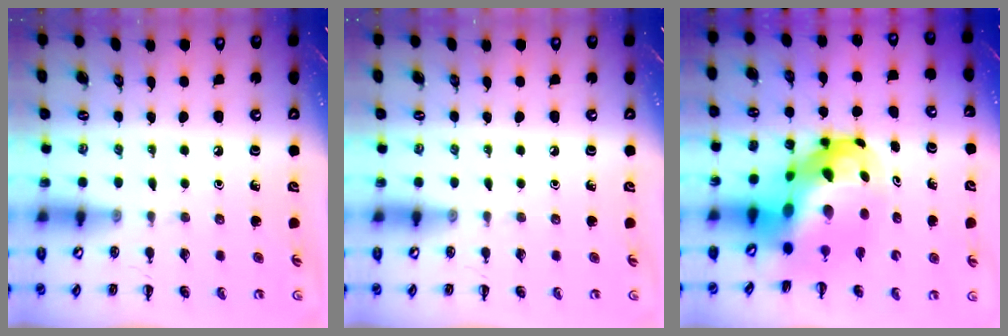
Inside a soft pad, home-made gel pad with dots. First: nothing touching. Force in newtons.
{"total": 0.0}
{"total": 12.7, "press": 12.2, "slide": 3.6}